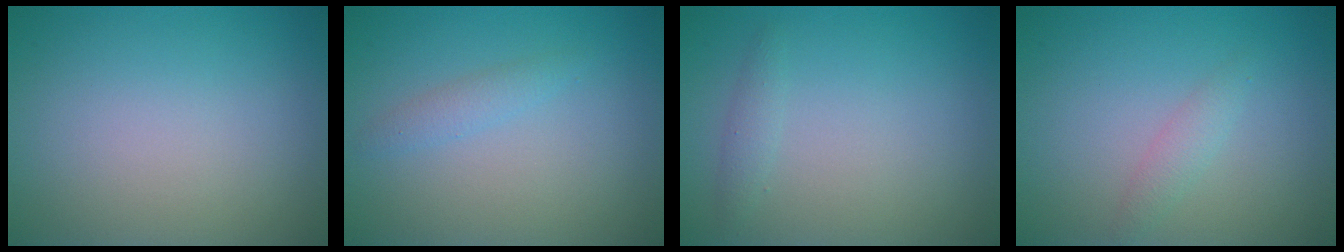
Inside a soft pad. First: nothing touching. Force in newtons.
{"total": 1.3, "press": 1.3, "slide": 0.1}
{"total": 1.0, "press": 1.0, "slide": 0.0}
{"total": 1.3, "press": 1.3, "slide": 0.1}